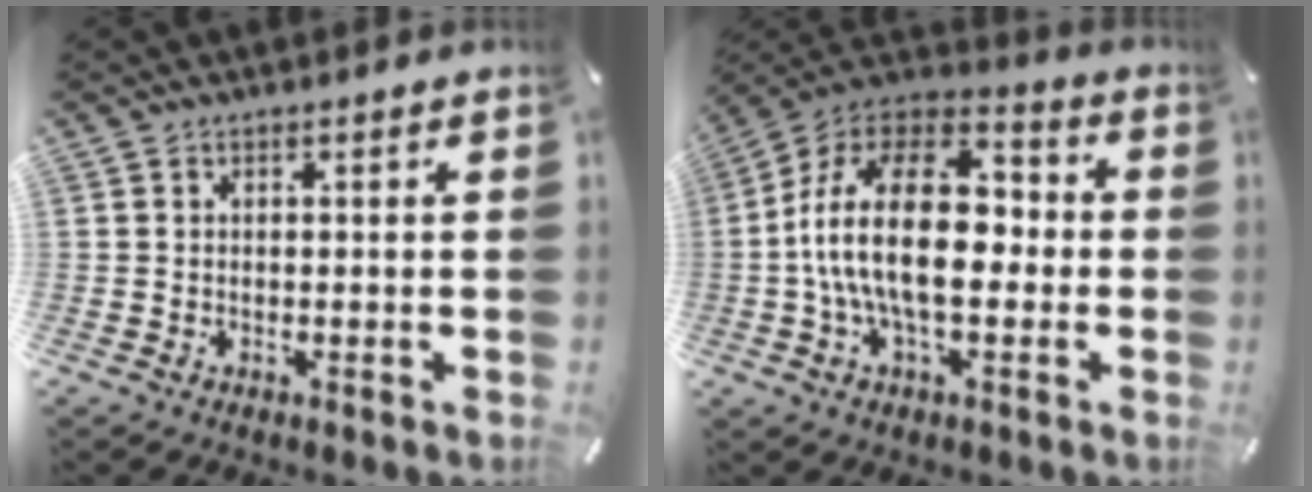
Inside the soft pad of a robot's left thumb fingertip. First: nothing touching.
{"total": 21.2, "force": [-2.5, 11.8, 17.4], "torque": [-0.343, 0.016, -0.044]}